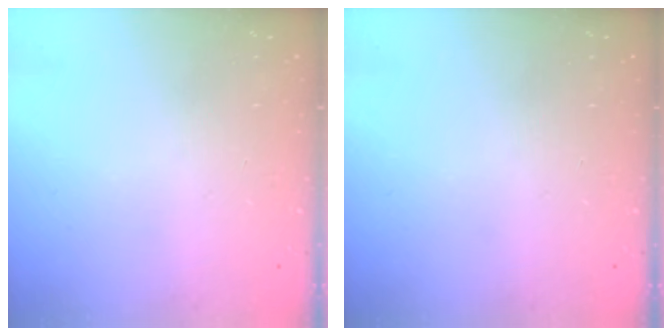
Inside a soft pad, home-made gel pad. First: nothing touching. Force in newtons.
{"total": 0.0}